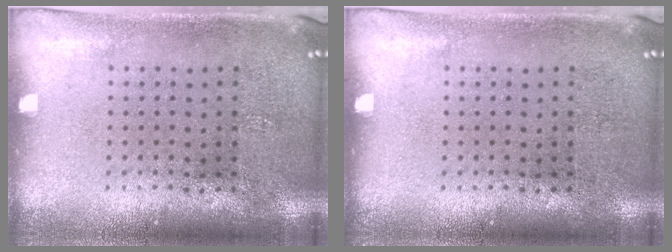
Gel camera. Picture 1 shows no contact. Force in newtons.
{"total": 0.0}